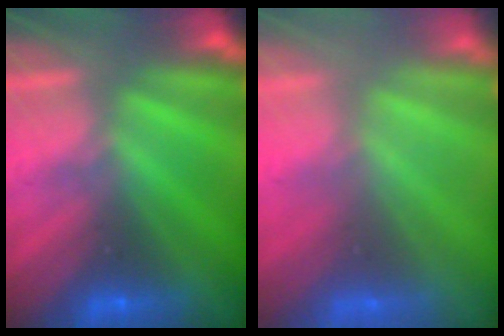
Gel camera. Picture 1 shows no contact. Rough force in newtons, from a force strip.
{"total": 8.3}